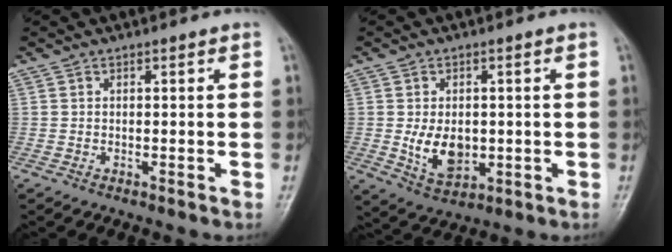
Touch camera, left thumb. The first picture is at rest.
{"total": 7.2, "force": [-0.3, 4.7, 5.4], "torque": [-0.076, -0.011, 0.011]}